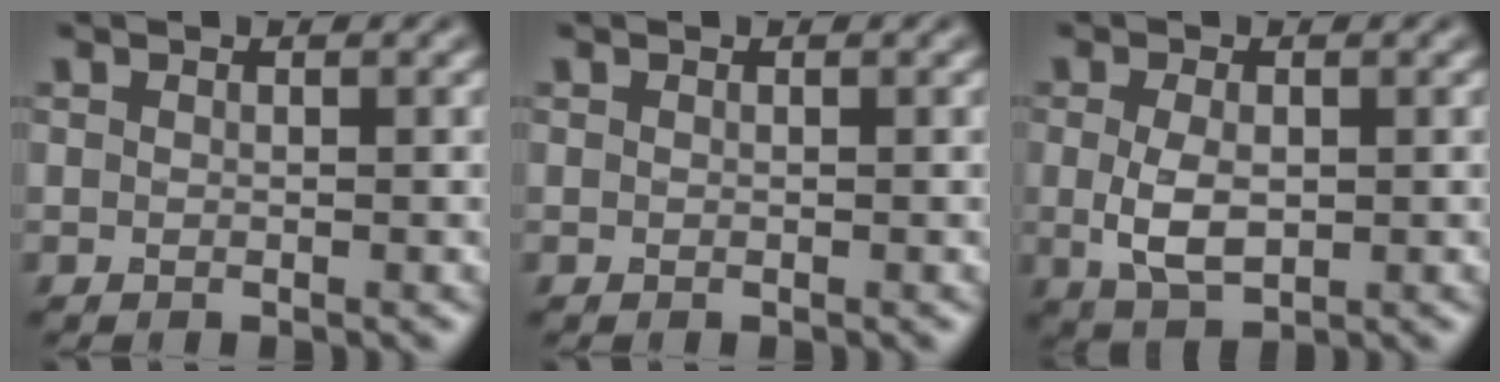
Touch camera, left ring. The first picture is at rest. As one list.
[{"total": 0.0}, {"total": 3.4, "force": [-0.1, 1.9, 2.8], "torque": [-0.064, -0.003, 0.002]}]